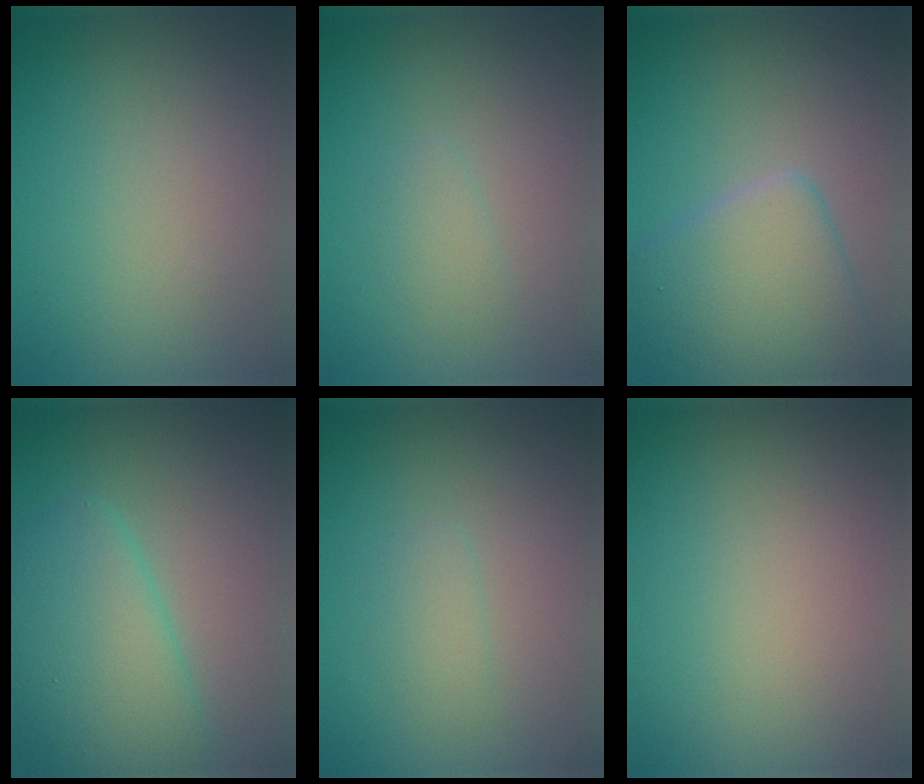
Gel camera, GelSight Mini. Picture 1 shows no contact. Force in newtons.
{"total": 1.1, "press": 1.1, "slide": 0.0}
{"total": 5.9, "press": 5.9, "slide": 0.2}
{"total": 5.7, "press": 5.7, "slide": 0.3}
{"total": 1.2, "press": 1.2, "slide": 0.0}
{"total": 0.0}